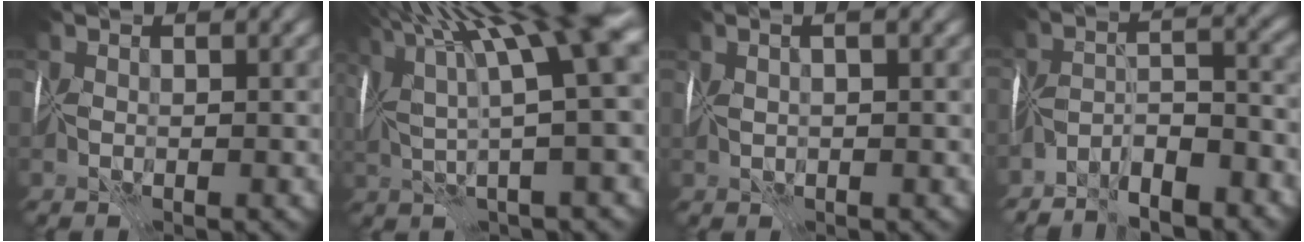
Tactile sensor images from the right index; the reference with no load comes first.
{"total": 12.8, "force": [4.7, 2.0, 11.7], "torque": [-0.184, 0.016, 0.087]}
{"total": 2.4, "force": [1.3, 0.7, 1.9], "torque": [-0.028, 0.017, 0.013]}
{"total": 5.2, "force": [-4.7, 0.6, 2.3], "torque": [-0.027, 0.006, -0.084]}